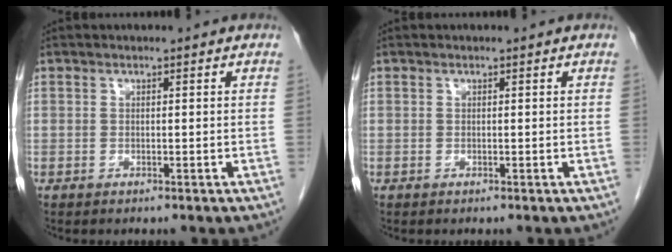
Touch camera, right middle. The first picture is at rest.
{"total": 0.0}